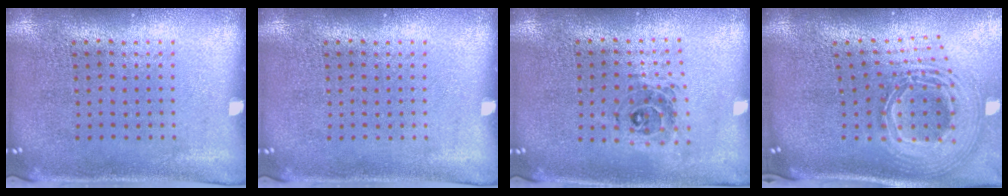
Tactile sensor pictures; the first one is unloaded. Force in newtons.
{"total": 0.0}
{"total": 0.7, "press": 0.7, "slide": 0.1}
{"total": 2.9, "press": 2.0, "slide": 2.1}